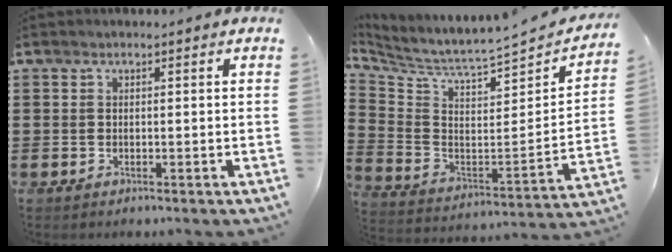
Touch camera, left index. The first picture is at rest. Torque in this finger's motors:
{"motor_torque": [0.10, 0.15, 0.18, 0.05]}